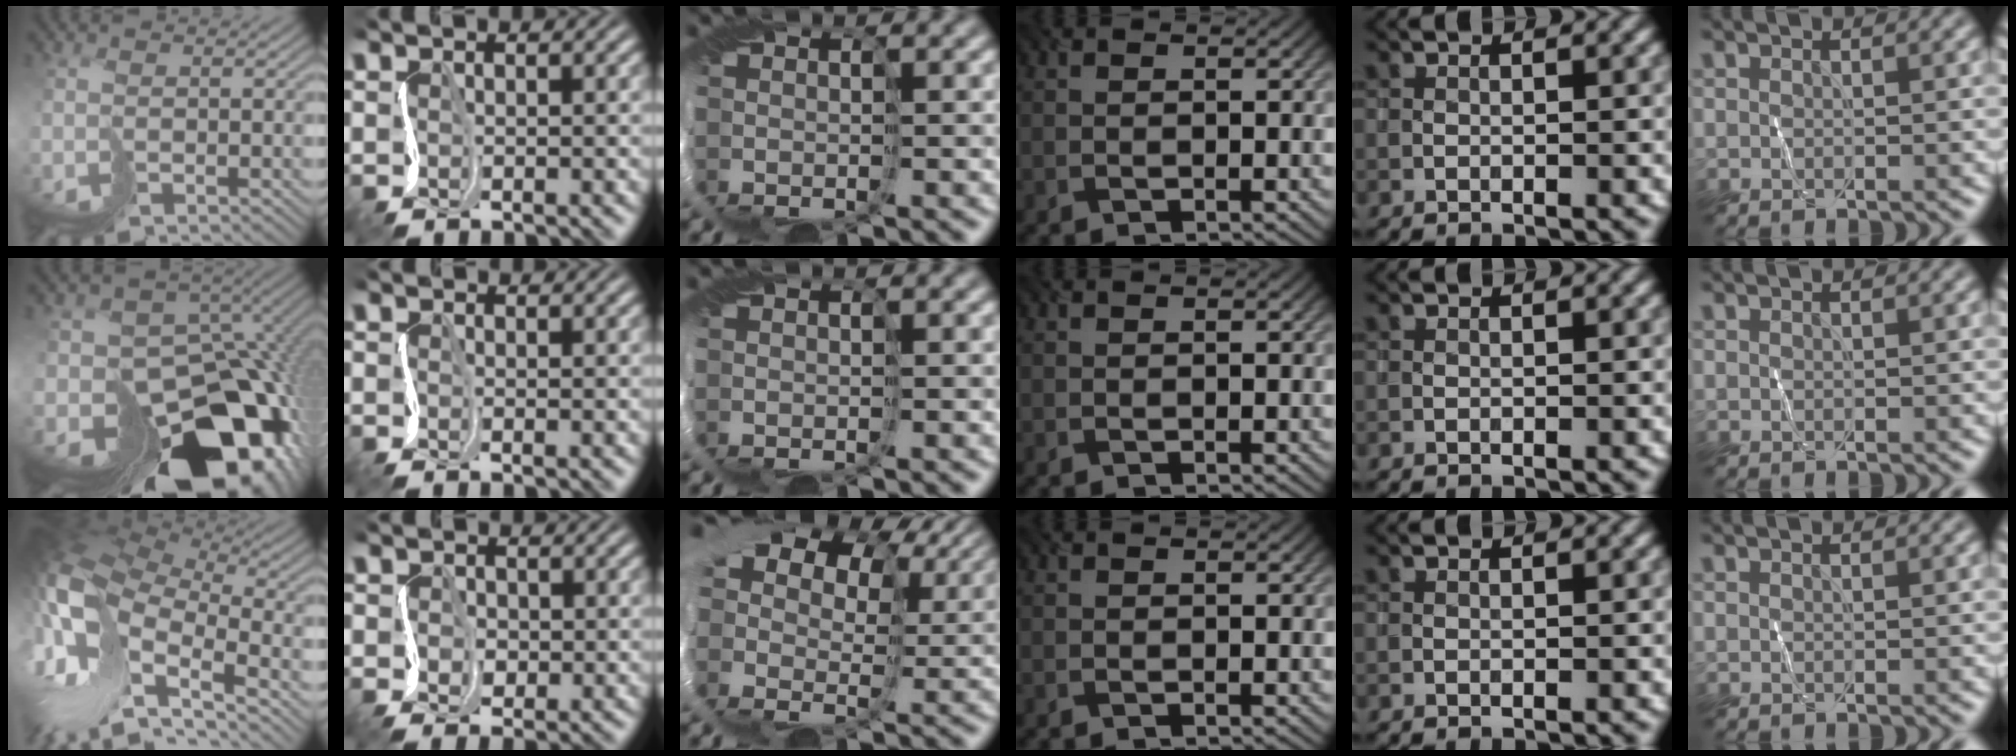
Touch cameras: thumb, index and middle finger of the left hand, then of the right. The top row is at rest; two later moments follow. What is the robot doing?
{"motion": "cut", "object": "paper"}